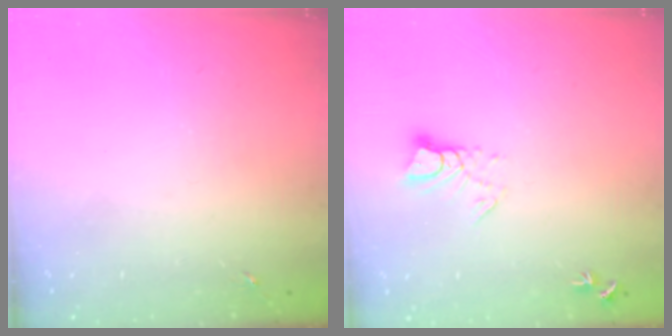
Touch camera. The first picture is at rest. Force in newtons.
{"total": 5.5, "press": 5.5, "slide": 0.4}